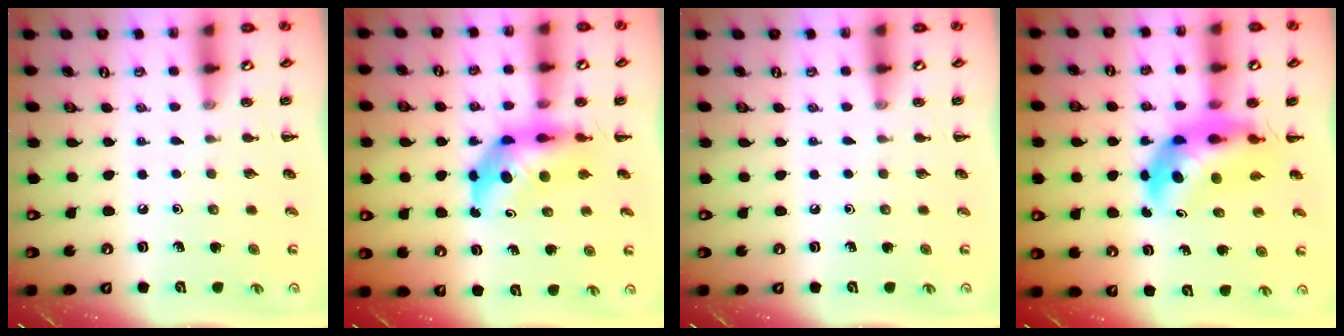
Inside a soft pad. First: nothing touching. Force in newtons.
{"total": 5.4, "press": 5.2, "slide": 1.6}
{"total": 0.0}
{"total": 8.0, "press": 7.7, "slide": 2.0}